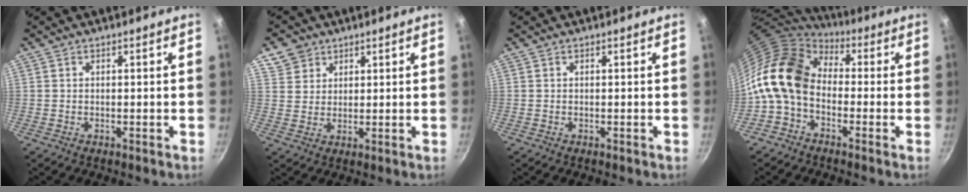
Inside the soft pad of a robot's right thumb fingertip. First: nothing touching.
{"total": 5.5, "force": [3.3, 4.3, 0.9], "torque": [0.011, 0.001, 0.061]}
{"total": 0.0}
{"total": 15.4, "force": [-0.8, 11.0, 10.8], "torque": [-0.197, 0.037, -0.037]}